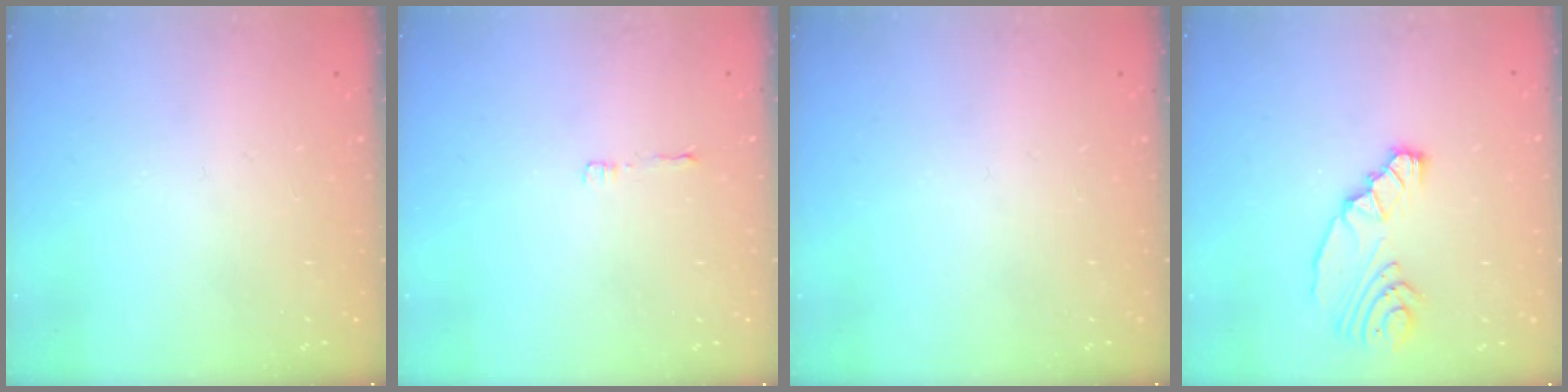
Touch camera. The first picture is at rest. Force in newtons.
{"total": 2.8, "press": 2.8, "slide": 0.3}
{"total": 0.0}
{"total": 8.3, "press": 7.4, "slide": 3.8}